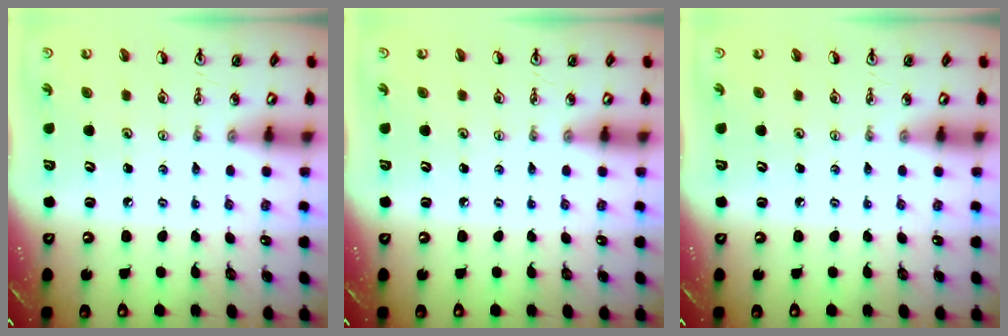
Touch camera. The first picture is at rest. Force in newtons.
{"total": 0.0}
{"total": 0.0}